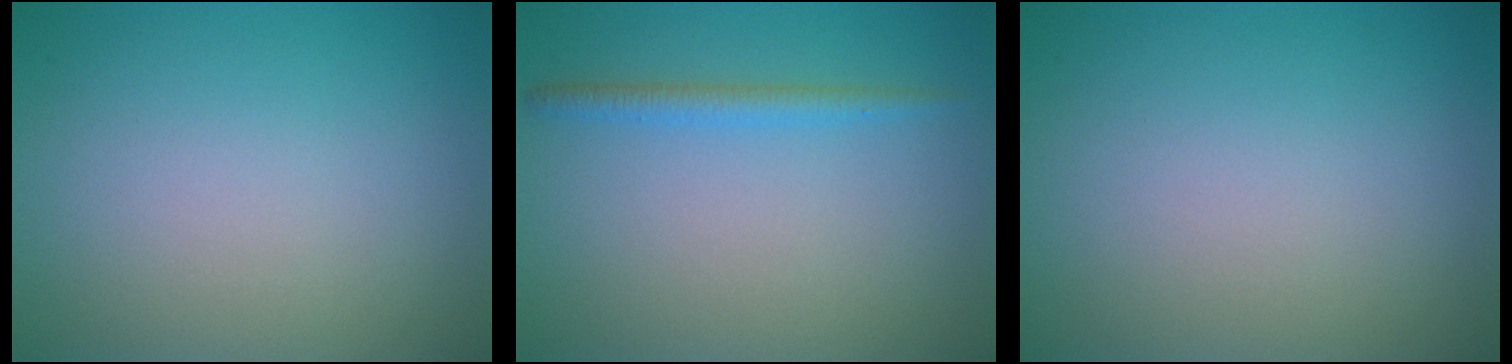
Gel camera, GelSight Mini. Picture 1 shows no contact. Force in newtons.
{"total": 1.6, "press": 1.6, "slide": 0.1}
{"total": 0.0}